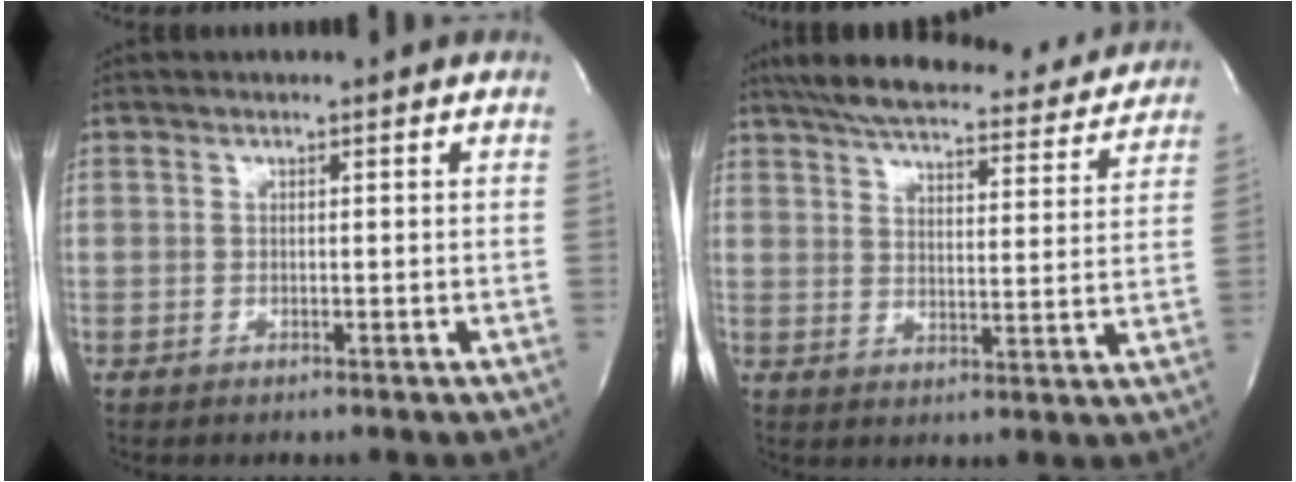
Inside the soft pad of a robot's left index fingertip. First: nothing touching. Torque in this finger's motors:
{"motor_torque": [-0.36, -0.36, 0.24, 0.06]}